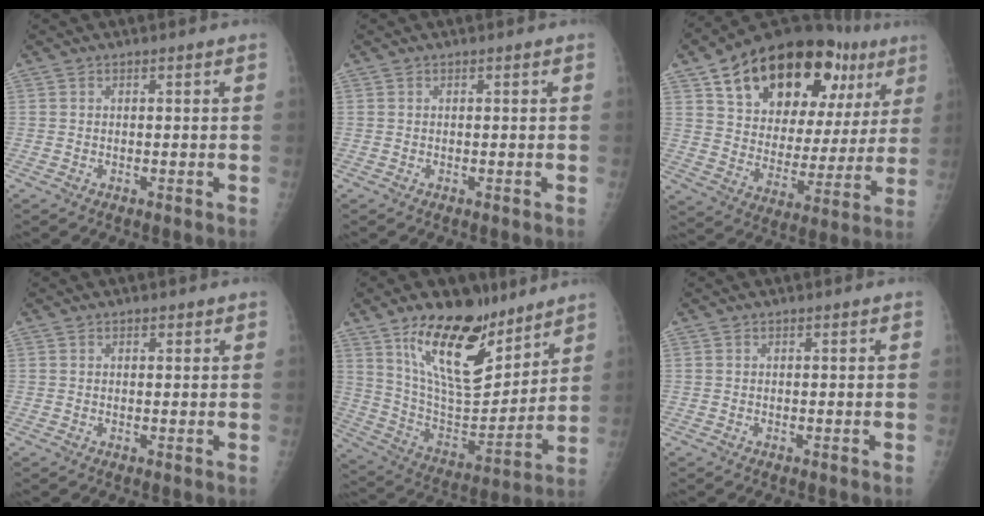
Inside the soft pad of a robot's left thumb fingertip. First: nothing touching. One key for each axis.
{"total": 0.0}
{"total": 28.7, "fx": 14.8, "fy": 15.1, "fz": 19.3, "tx": -0.252, "ty": -0.013, "tz": 0.233}
{"total": 1.0, "fx": 0.6, "fy": 0.6, "fz": 0.4, "tx": 0.001, "ty": -0.003, "tz": 0.006}
{"total": 21.2, "fx": 13.3, "fy": 9.5, "fz": 13.5, "tx": -0.178, "ty": -0.086, "tz": 0.241}
{"total": 0.0}